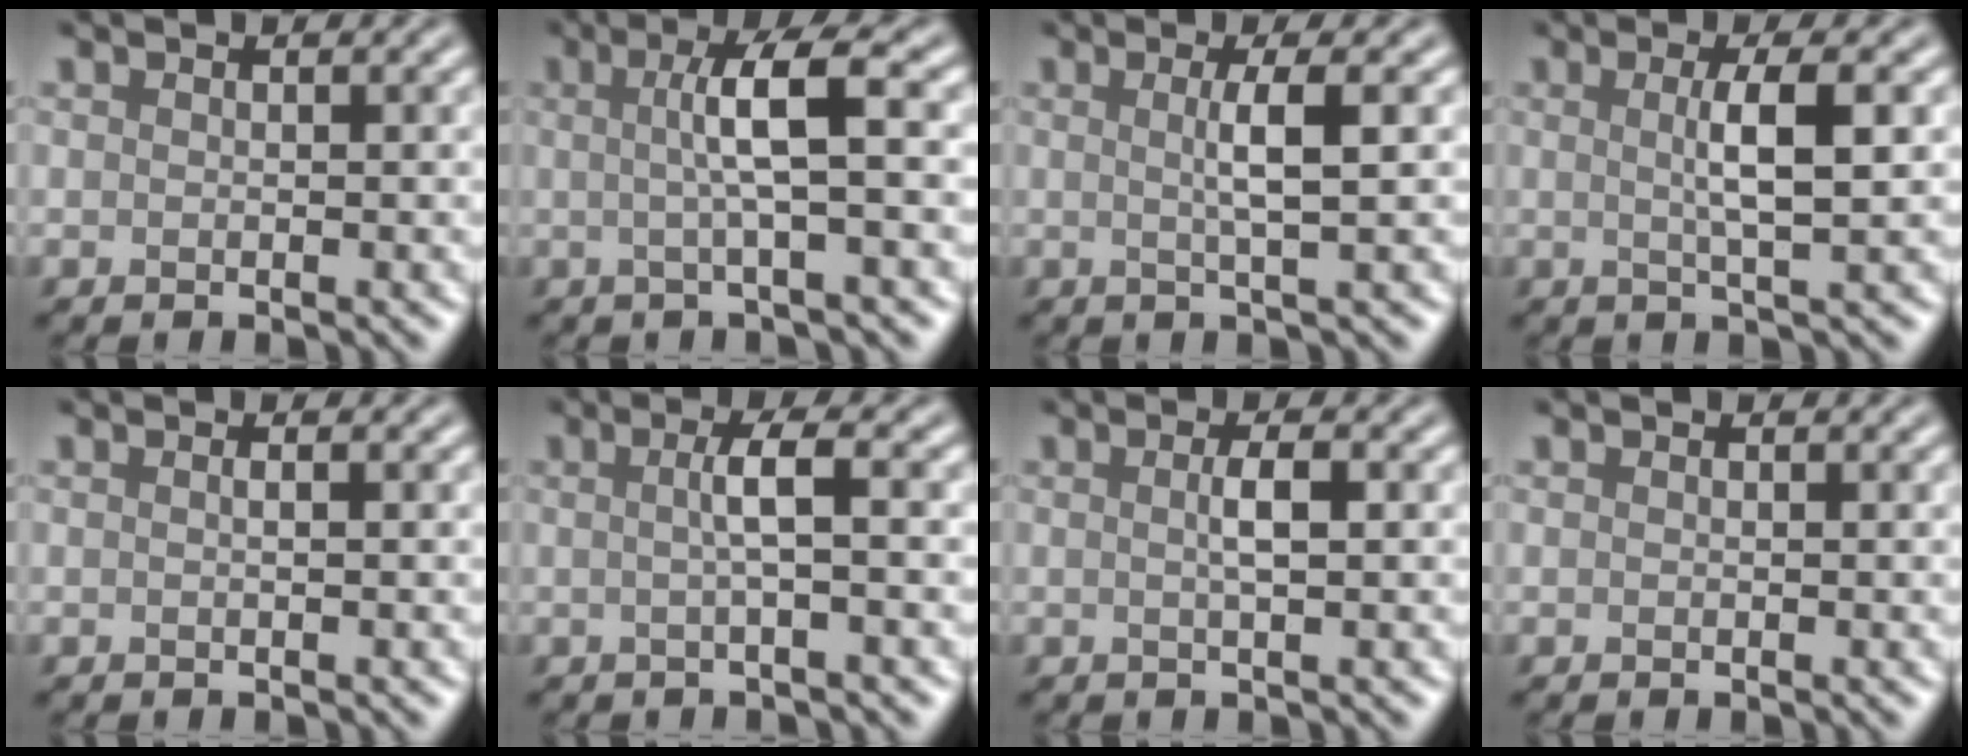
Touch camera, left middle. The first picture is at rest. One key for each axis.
{"total": 4.5, "fx": 0.3, "fy": 0.7, "fz": 4.4, "tx": -0.073, "ty": 0.008, "tz": 0.001}
{"total": 2.9, "fx": 0.4, "fy": 0.6, "fz": 2.8, "tx": -0.046, "ty": 0.004, "tz": 0.000}
{"total": 3.7, "fx": 0.5, "fy": 0.8, "fz": 3.6, "tx": -0.057, "ty": 0.003, "tz": 0.004}
{"total": 0.6, "fx": 0.1, "fy": 0.2, "fz": 0.6, "tx": -0.009, "ty": 0.001, "tz": -0.003}
{"total": 2.6, "fx": 0.1, "fy": 0.5, "fz": 2.5, "tx": -0.046, "ty": 0.003, "tz": -0.003}
{"total": 1.8, "fx": 0.1, "fy": 0.3, "fz": 1.8, "tx": -0.033, "ty": 0.005, "tz": 0.001}
{"total": 0.0}